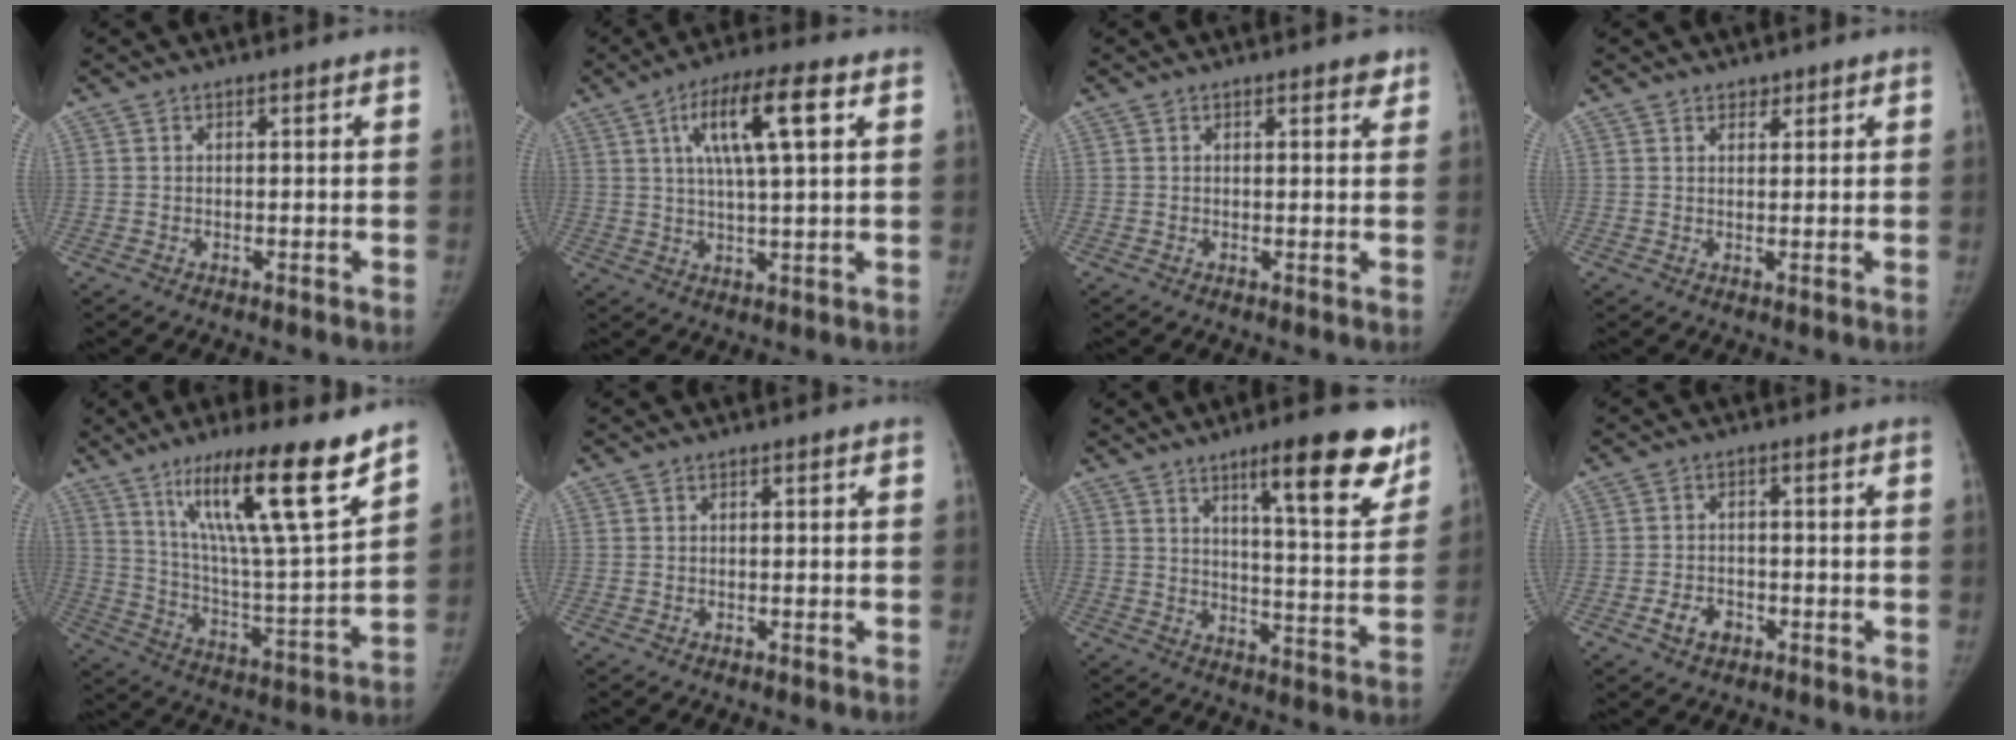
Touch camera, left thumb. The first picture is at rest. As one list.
[{"total": 12.2, "force": [4.4, 2.7, 11.1], "torque": [-0.198, 0.002, 0.073]}, {"total": 1.7, "force": [1.2, 0.7, 1.0], "torque": [-0.001, -0.005, 0.012]}, {"total": 1.5, "force": [1.1, 0.9, 0.2], "torque": [0.013, -0.007, 0.014]}, {"total": 21.9, "force": [14.0, 2.3, 16.7], "torque": [-0.252, -0.067, 0.239]}, {"total": 0.0}, {"total": 16.5, "force": [10.4, 3.6, 12.3], "torque": [-0.128, -0.061, 0.149]}, {"total": 4.0, "force": [-2.0, 2.8, 2.0], "torque": [-0.026, 0.016, -0.030]}]